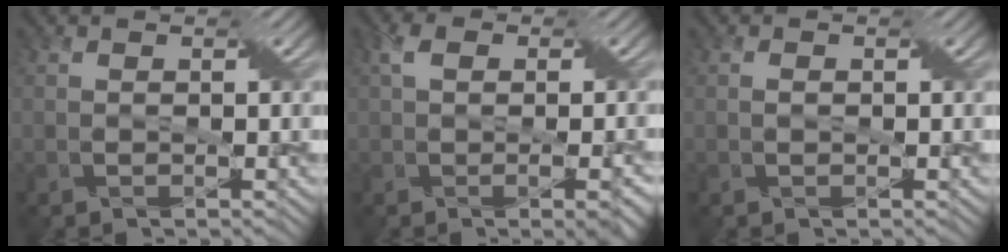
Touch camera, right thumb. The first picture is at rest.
{"total": 4.8, "force": [-0.1, 2.3, 4.2], "torque": [-0.073, 0.000, 0.002]}
{"total": 0.7, "force": [0.0, 0.5, 0.5], "torque": [-0.009, 0.001, 0.000]}